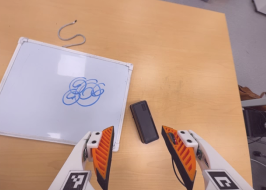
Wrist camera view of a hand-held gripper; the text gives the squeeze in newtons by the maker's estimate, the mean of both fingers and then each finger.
{"total": 0.0}